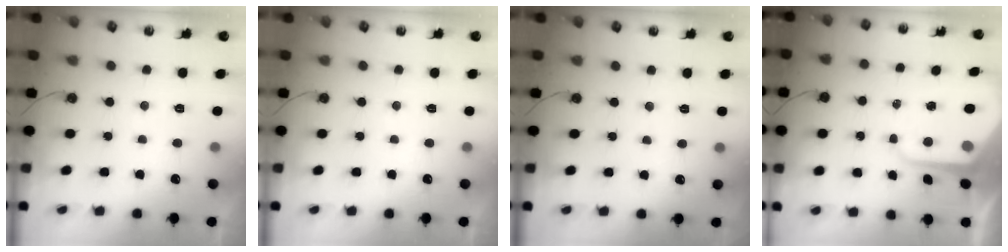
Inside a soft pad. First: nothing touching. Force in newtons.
{"total": 0.0}
{"total": 1.7, "press": 1.6, "slide": 0.3}
{"total": 9.1, "press": 9.1, "slide": 0.9}